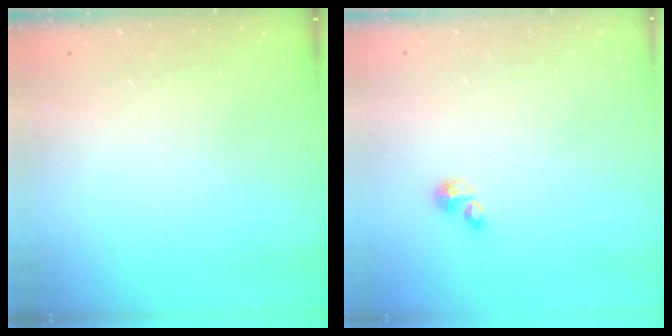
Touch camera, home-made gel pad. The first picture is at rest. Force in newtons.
{"total": 2.1, "press": 2.1, "slide": 0.2}